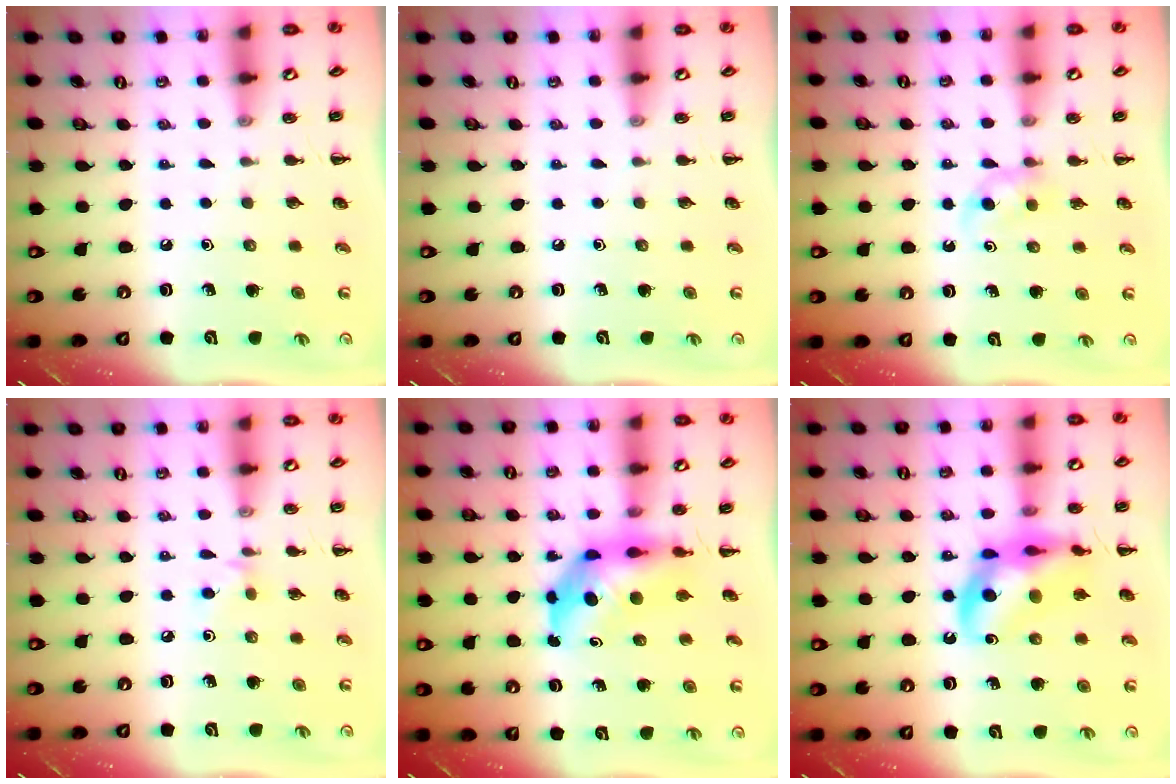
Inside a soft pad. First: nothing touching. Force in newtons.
{"total": 0.0}
{"total": 3.5, "press": 3.2, "slide": 1.5}
{"total": 4.2, "press": 4.0, "slide": 1.2}
{"total": 5.4, "press": 5.2, "slide": 1.6}
{"total": 14.9, "press": 14.5, "slide": 3.3}